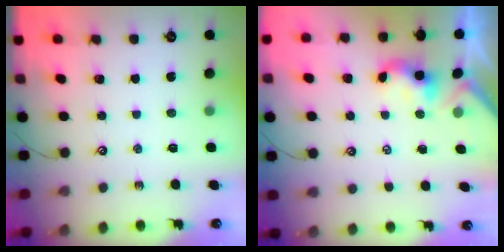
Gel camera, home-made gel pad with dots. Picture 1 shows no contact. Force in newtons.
{"total": 0.6, "press": 0.3, "slide": 0.5}